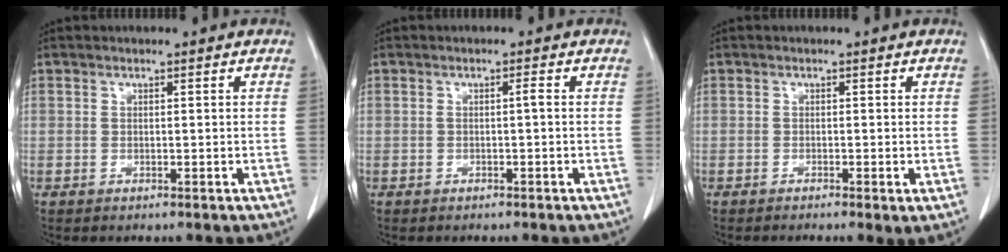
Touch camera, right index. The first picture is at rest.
{"total": 0.6, "force": [-0.1, -0.1, 0.6], "torque": [-0.007, 0.003, -0.001]}
{"total": 2.0, "force": [-1.1, 0.2, 1.7], "torque": [-0.024, -0.007, -0.015]}